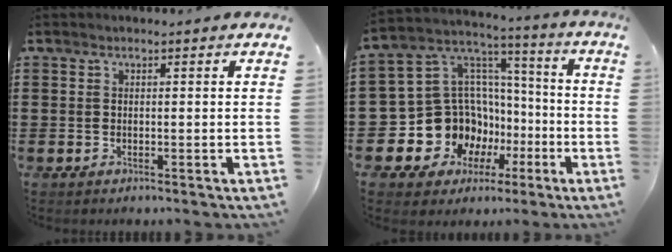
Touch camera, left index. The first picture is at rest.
{"total": 12.7, "force": [-4.2, 11.5, 3.3], "torque": [-0.125, -0.020, -0.052]}